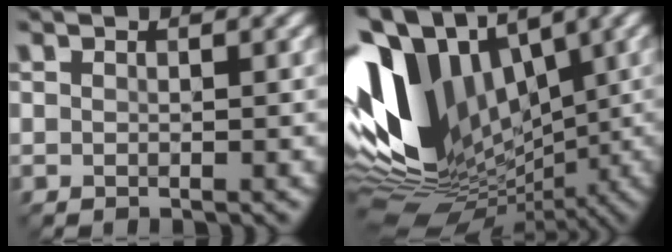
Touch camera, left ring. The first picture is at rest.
{"total": 14.4, "force": [0.1, 9.7, 10.7], "torque": [-0.225, 0.025, -0.004]}